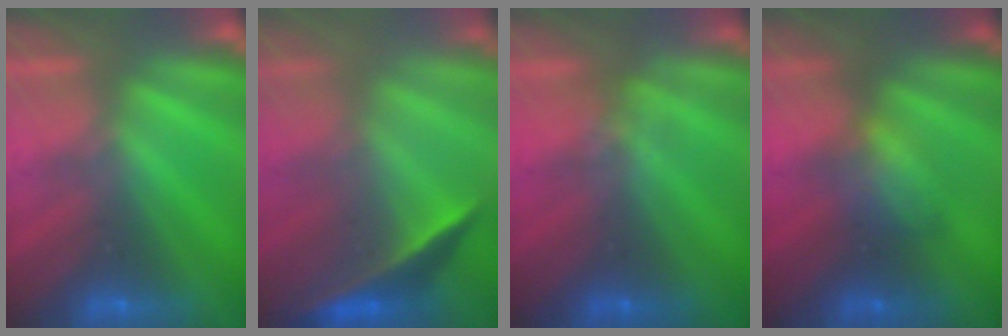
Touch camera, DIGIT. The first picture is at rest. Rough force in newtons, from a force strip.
{"total": 1.8}
{"total": 1.2}
{"total": 2.3}